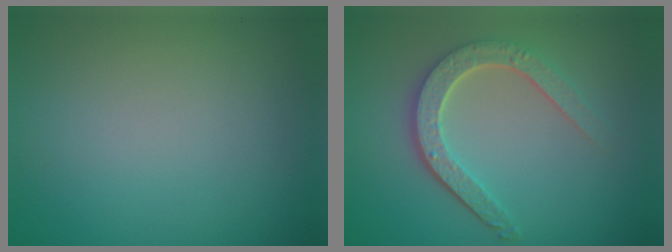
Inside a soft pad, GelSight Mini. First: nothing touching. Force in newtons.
{"total": 4.9, "press": 3.7, "slide": 3.1}